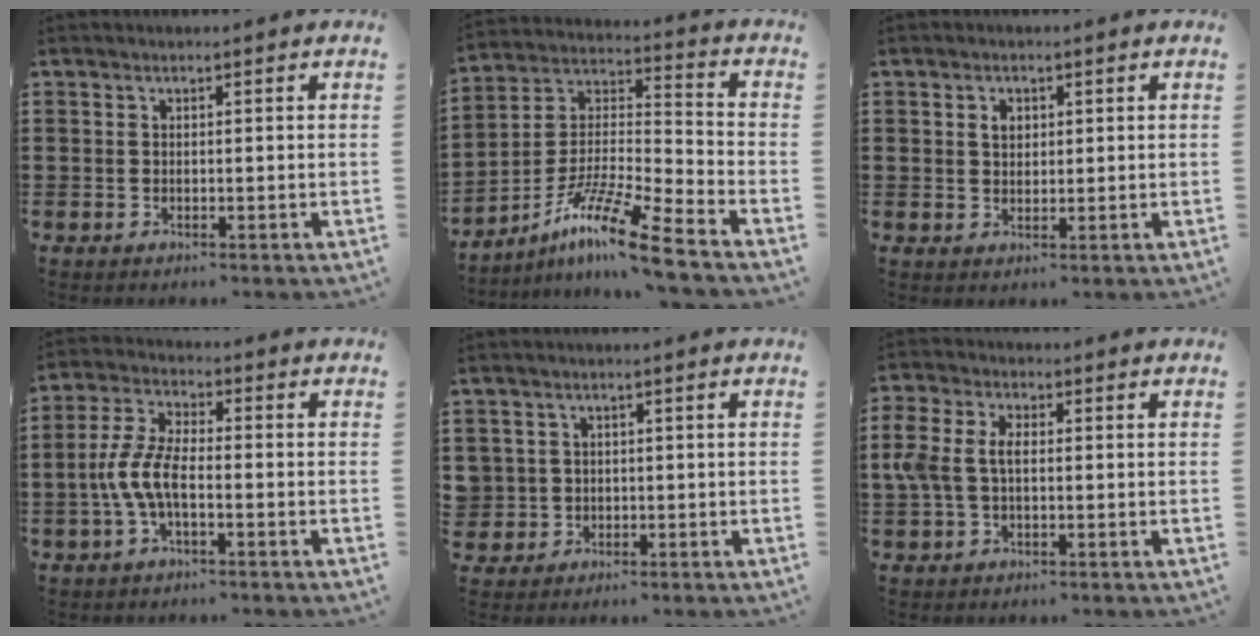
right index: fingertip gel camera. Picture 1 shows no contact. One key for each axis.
{"total": 12.4, "fx": -9.9, "fy": 0.2, "fz": 7.5, "tx": -0.150, "ty": 0.009, "tz": -0.197}
{"total": 2.1, "fx": 0.7, "fy": 1.5, "fz": 1.3, "tx": -0.029, "ty": 0.008, "tz": 0.013}
{"total": 6.9, "fx": -2.1, "fy": 2.6, "fz": 6.0, "tx": -0.151, "ty": -0.012, "tz": -0.048}
{"total": 2.0, "fx": 0.0, "fy": 2.0, "fz": -0.1, "tx": -0.008, "ty": 0.009, "tz": -0.003}
{"total": 5.2, "fx": -0.1, "fy": 3.1, "fz": 4.1, "tx": -0.111, "ty": -0.001, "tz": -0.011}